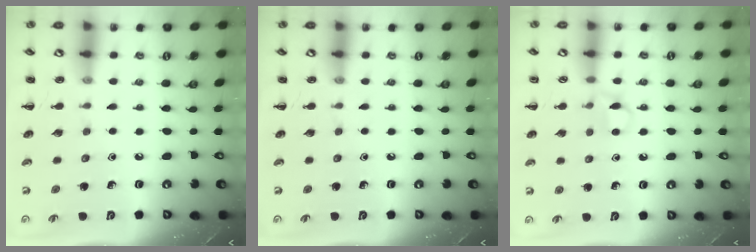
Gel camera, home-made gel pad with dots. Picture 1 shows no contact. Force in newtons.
{"total": 0.0}
{"total": 4.2, "press": 4.0, "slide": 1.0}